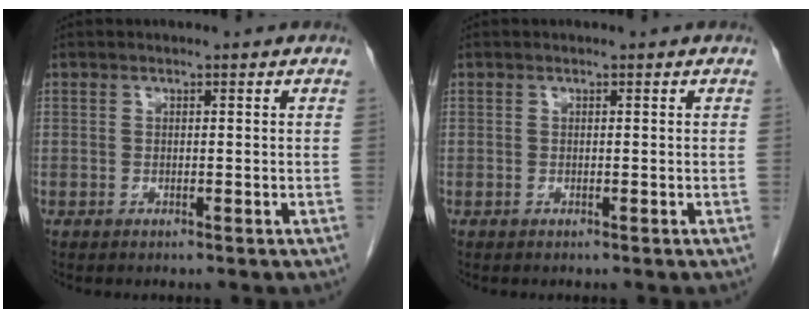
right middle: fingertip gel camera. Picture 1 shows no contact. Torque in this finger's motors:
{"motor_torque": [-0.27, -0.26, -0.01, -0.01]}